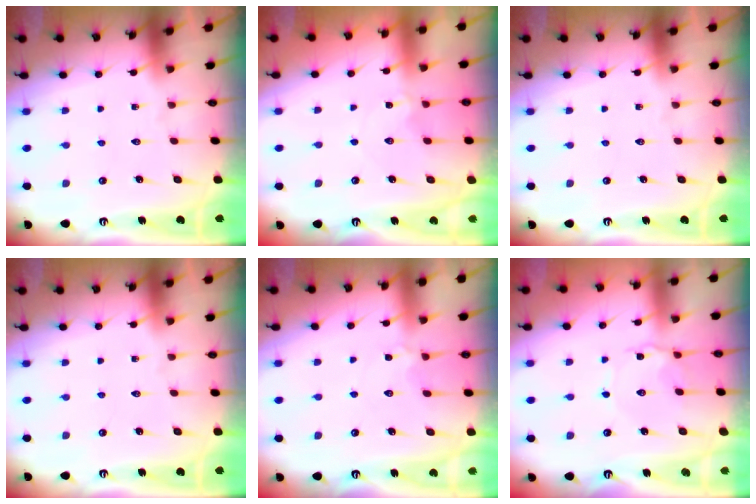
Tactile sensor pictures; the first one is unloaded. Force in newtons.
{"total": 0.6, "press": 0.6, "slide": 0.2}
{"total": 0.0}
{"total": 0.0}
{"total": 2.1, "press": 2.0, "slide": 0.6}
{"total": 2.7, "press": 2.7, "slide": 0.2}